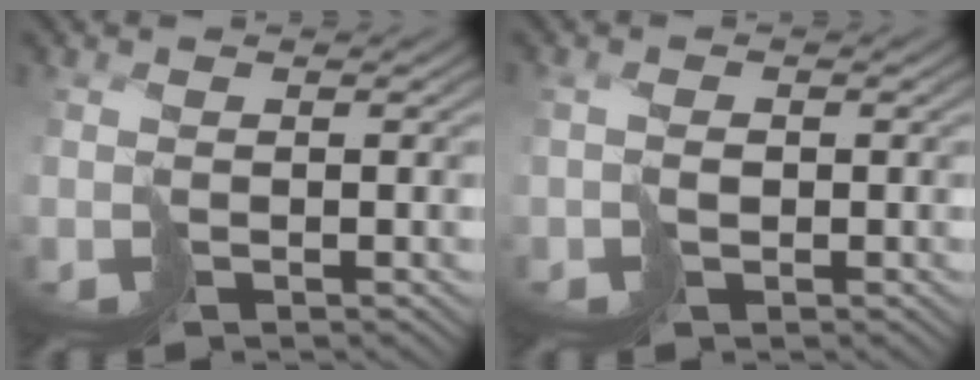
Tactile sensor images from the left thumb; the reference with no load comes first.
{"total": 2.0, "force": [0.0, 1.1, 1.6], "torque": [-0.029, 0.008, 0.005]}